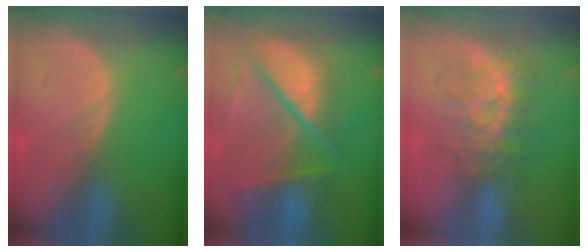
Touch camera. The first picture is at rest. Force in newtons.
{"total": 10.9, "press": 9.0, "slide": 6.2}
{"total": 7.6, "press": 7.2, "slide": 2.4}